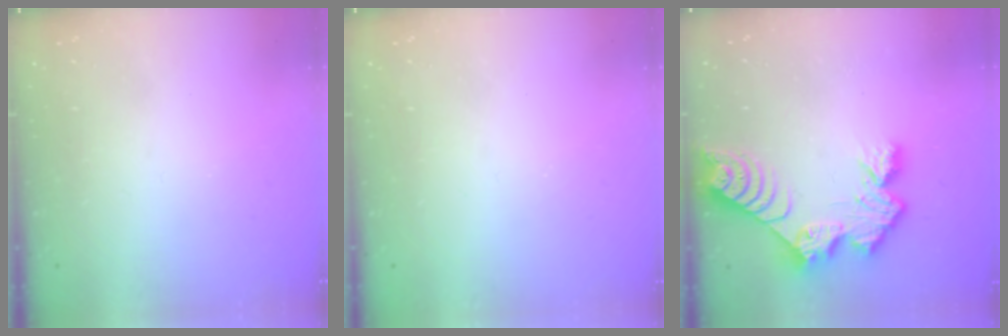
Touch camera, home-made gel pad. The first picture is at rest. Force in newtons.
{"total": 0.0}
{"total": 10.9, "press": 10.9, "slide": 0.8}